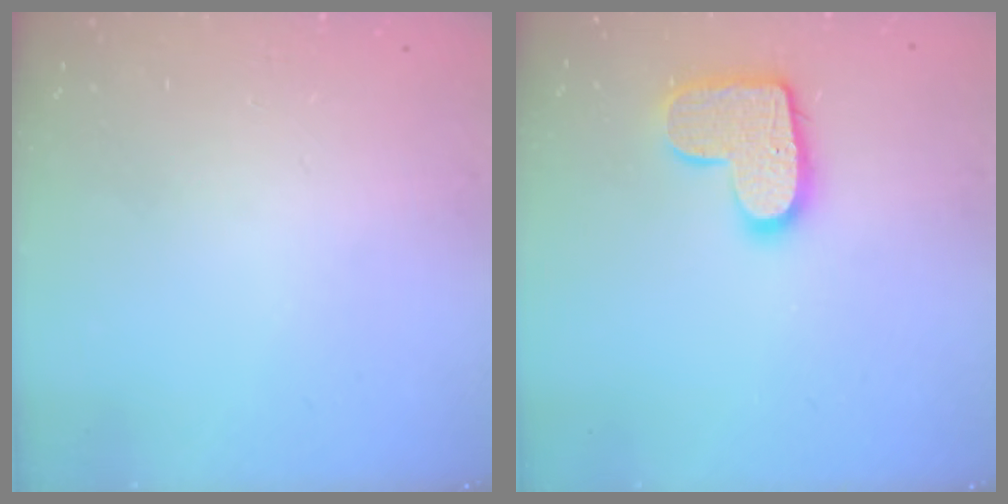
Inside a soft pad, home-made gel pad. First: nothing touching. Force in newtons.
{"total": 13.5, "press": 13.5, "slide": 0.8}